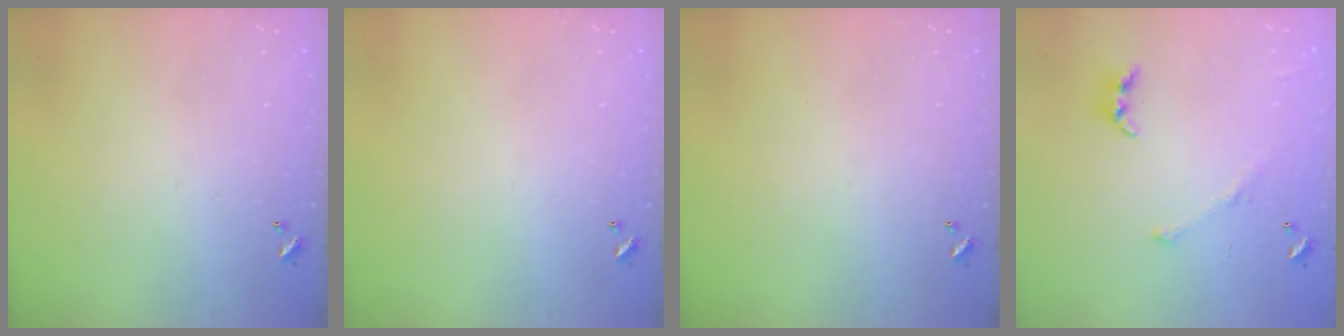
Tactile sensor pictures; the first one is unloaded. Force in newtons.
{"total": 0.0}
{"total": 0.0}
{"total": 2.3, "press": 2.3, "slide": 0.5}